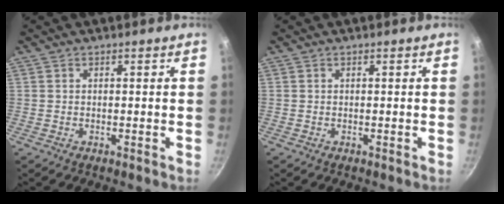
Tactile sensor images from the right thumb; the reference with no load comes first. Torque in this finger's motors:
{"motor_torque": [-0.01, 0.01, -0.38, 0.38, 0.00]}